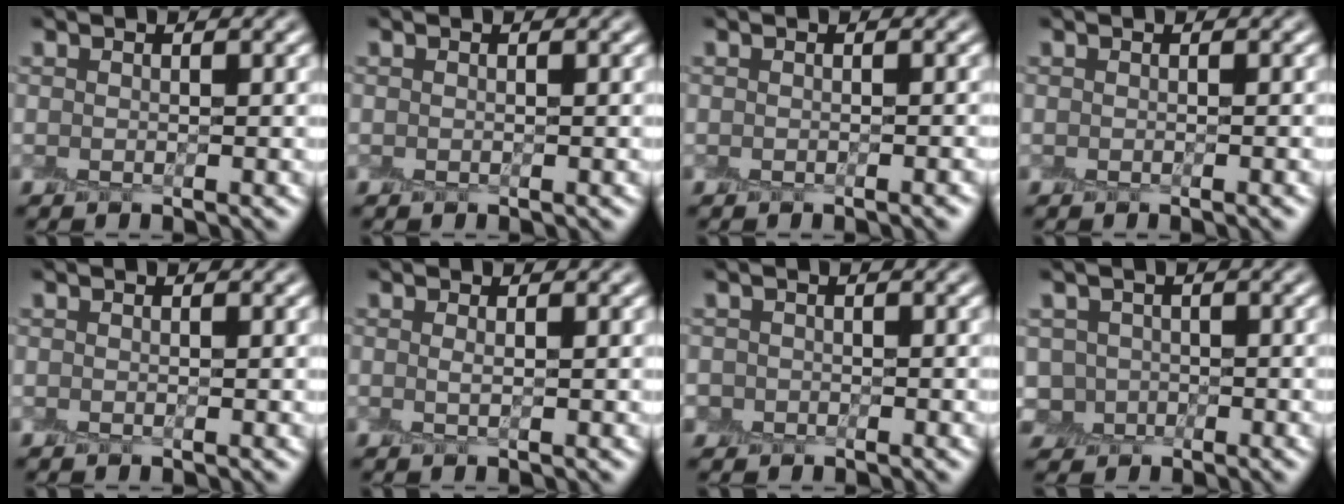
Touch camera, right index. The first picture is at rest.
{"total": 0.0}
{"total": 0.8, "force": [-0.5, 0.1, 0.6], "torque": [-0.007, -0.001, -0.005]}
{"total": 0.6, "force": [-0.4, 0.1, 0.4], "torque": [-0.005, -0.001, -0.003]}
{"total": 0.0}
{"total": 0.8, "force": [0.1, 0.2, 0.8], "torque": [-0.015, -0.001, 0.000]}
{"total": 1.2, "force": [-0.4, 1.1, 0.1], "torque": [0.007, -0.004, -0.011]}
{"total": 2.4, "force": [-0.5, 2.3, 0.6], "torque": [-0.003, 0.000, -0.014]}